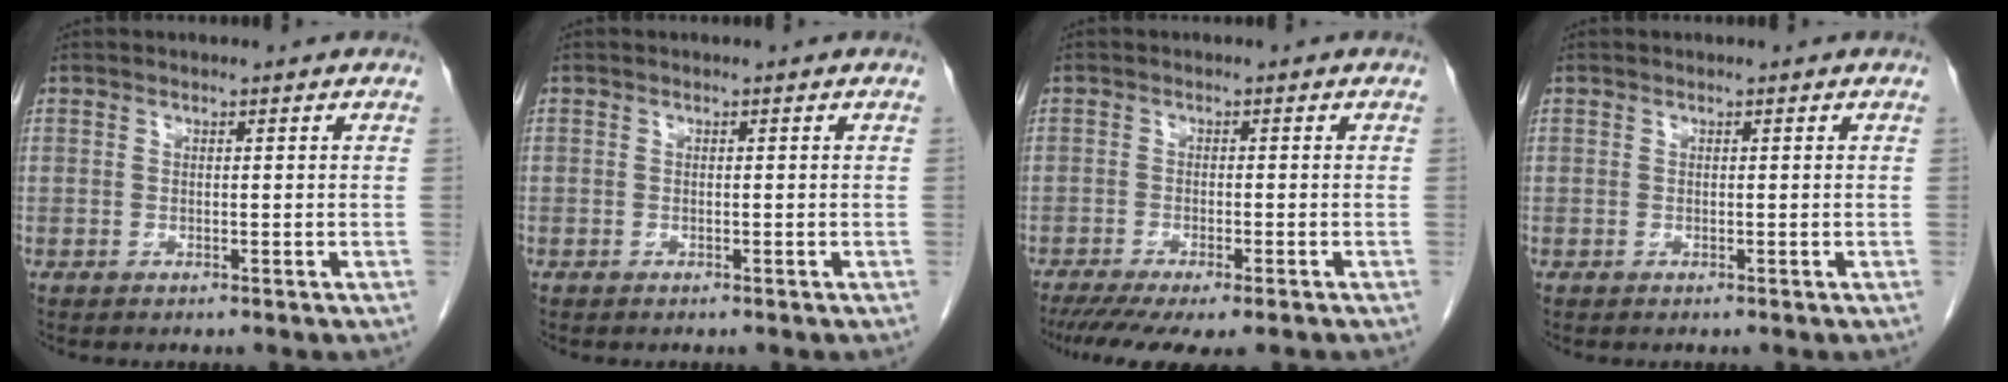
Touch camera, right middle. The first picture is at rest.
{"total": 0.0}
{"total": 10.4, "force": [-8.1, 1.8, 6.2], "torque": [-0.089, -0.016, -0.122]}
{"total": 0.0}